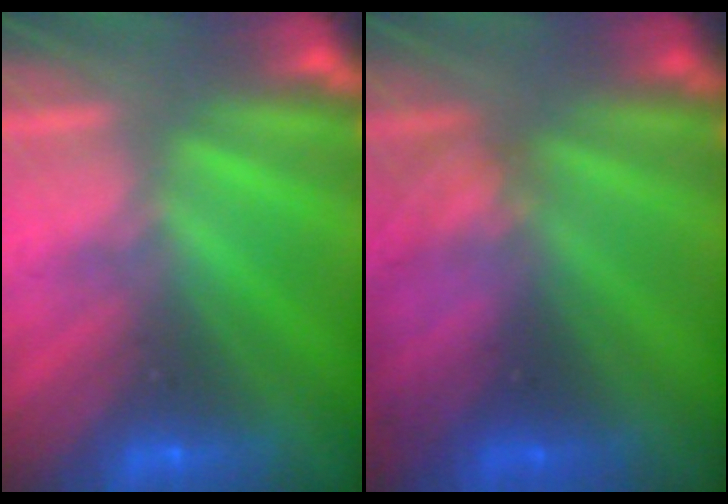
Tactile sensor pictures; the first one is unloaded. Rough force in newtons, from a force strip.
{"total": 2.2}